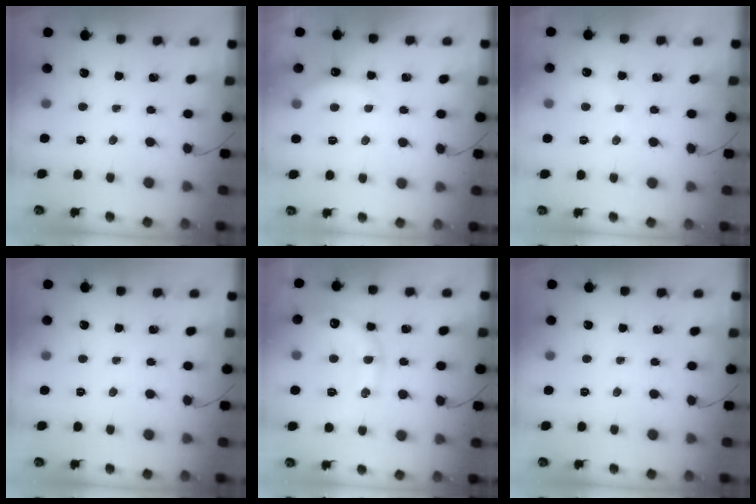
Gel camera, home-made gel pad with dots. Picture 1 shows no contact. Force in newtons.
{"total": 7.2, "press": 7.2, "slide": 1.0}
{"total": 3.4, "press": 3.2, "slide": 1.0}
{"total": 0.0}
{"total": 14.3, "press": 14.3, "slide": 1.3}
{"total": 0.0}